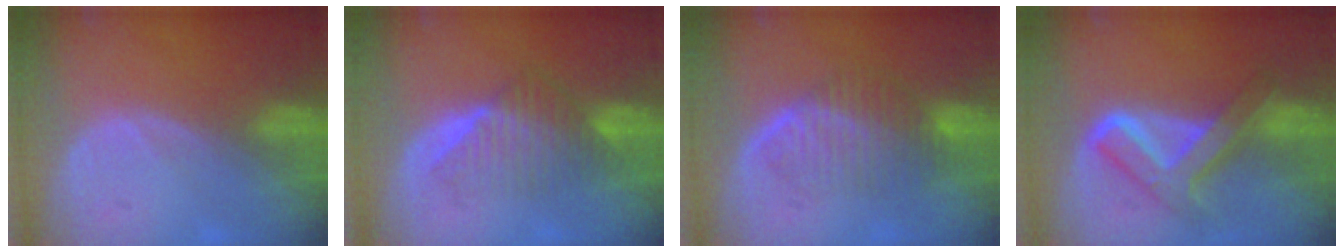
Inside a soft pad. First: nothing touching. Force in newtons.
{"total": 6.9, "press": 6.5, "slide": 2.5}
{"total": 6.7, "press": 6.5, "slide": 1.8}
{"total": 8.0, "press": 8.0, "slide": 0.7}